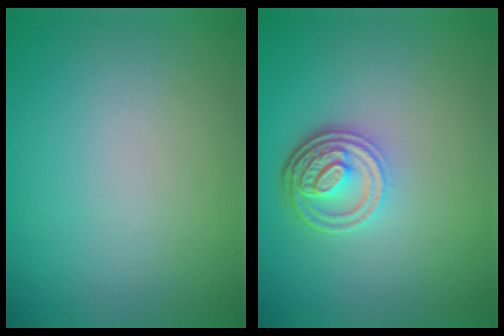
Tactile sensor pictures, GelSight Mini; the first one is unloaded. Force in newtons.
{"total": 4.6, "press": 3.5, "slide": 3.0}